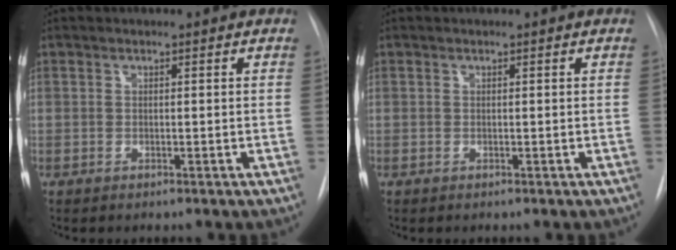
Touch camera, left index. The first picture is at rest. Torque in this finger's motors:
{"motor_torque": [0.00, 0.00, -0.01, 0.00]}